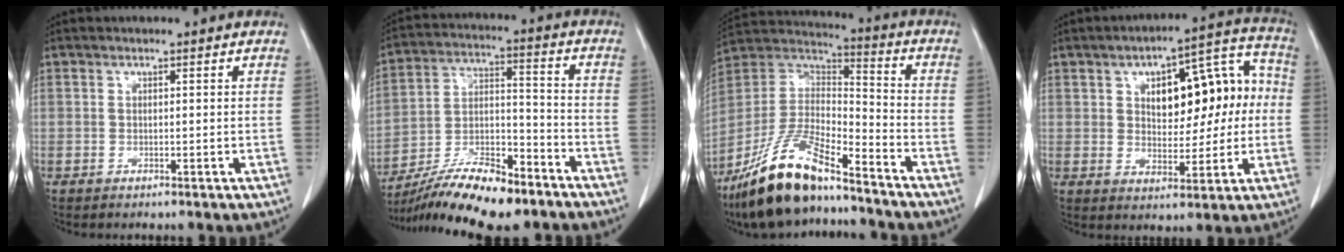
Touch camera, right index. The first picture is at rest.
{"total": 16.3, "force": [-12.9, 3.5, 9.2], "torque": [-0.177, -0.001, -0.229]}
{"total": 17.5, "force": [-13.3, 4.1, 10.7], "torque": [-0.222, -0.007, -0.248]}
{"total": 14.1, "force": [1.8, 6.7, 12.3], "torque": [-0.160, 0.050, 0.038]}